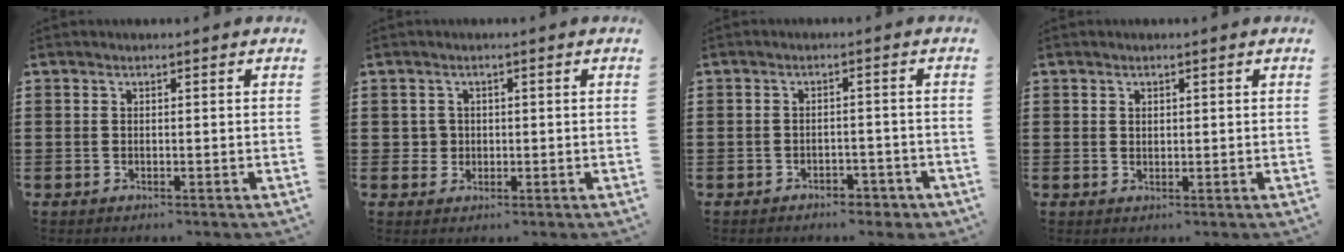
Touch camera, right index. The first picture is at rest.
{"total": 1.9, "force": [0.0, 1.9, 0.4], "torque": [-0.015, 0.010, -0.003]}
{"total": 2.3, "force": [-2.2, 0.8, 0.4], "torque": [-0.013, 0.001, -0.046]}
{"total": 0.8, "force": [0.5, 0.6, 0.2], "torque": [-0.006, 0.003, 0.010]}